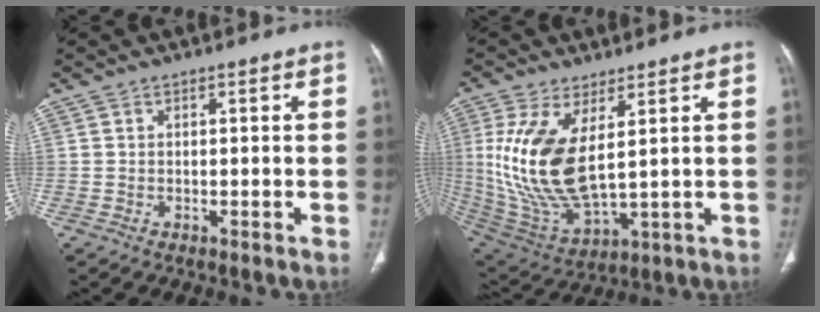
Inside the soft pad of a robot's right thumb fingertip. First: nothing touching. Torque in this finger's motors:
{"motor_torque": [2.12, 2.19, 1.33, -1.45, 0.49]}